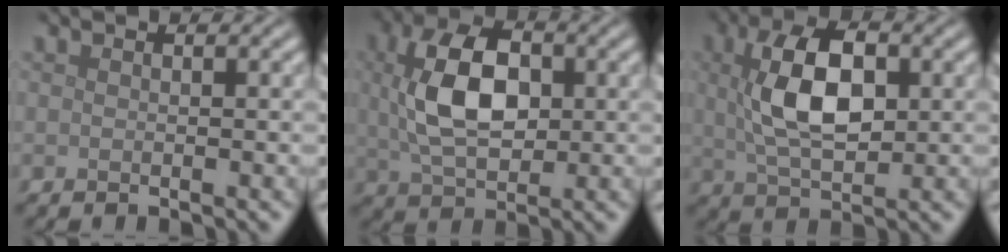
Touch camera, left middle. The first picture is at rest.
{"total": 7.7, "force": [1.0, 4.6, 6.1], "torque": [-0.122, 0.012, 0.016]}
{"total": 7.3, "force": [1.2, 3.7, 6.1], "torque": [-0.120, 0.010, 0.021]}